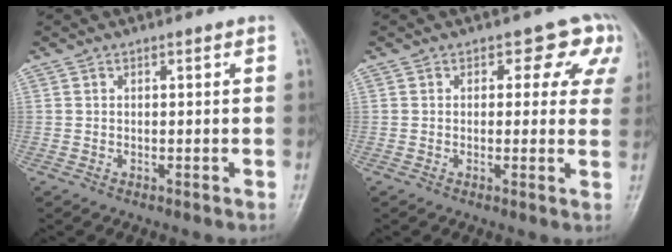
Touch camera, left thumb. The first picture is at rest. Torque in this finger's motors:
{"motor_torque": [0.21, 0.08, -0.19, 0.09, 0.05]}